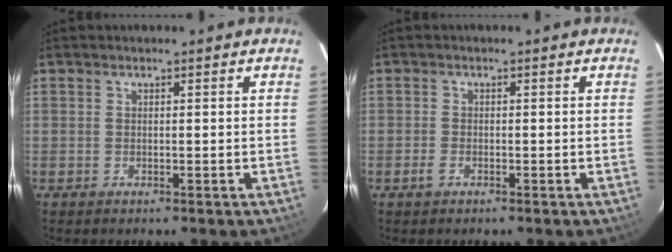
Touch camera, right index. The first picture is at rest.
{"total": 1.6, "force": [-1.0, 0.9, 0.9], "torque": [-0.020, -0.001, -0.020]}